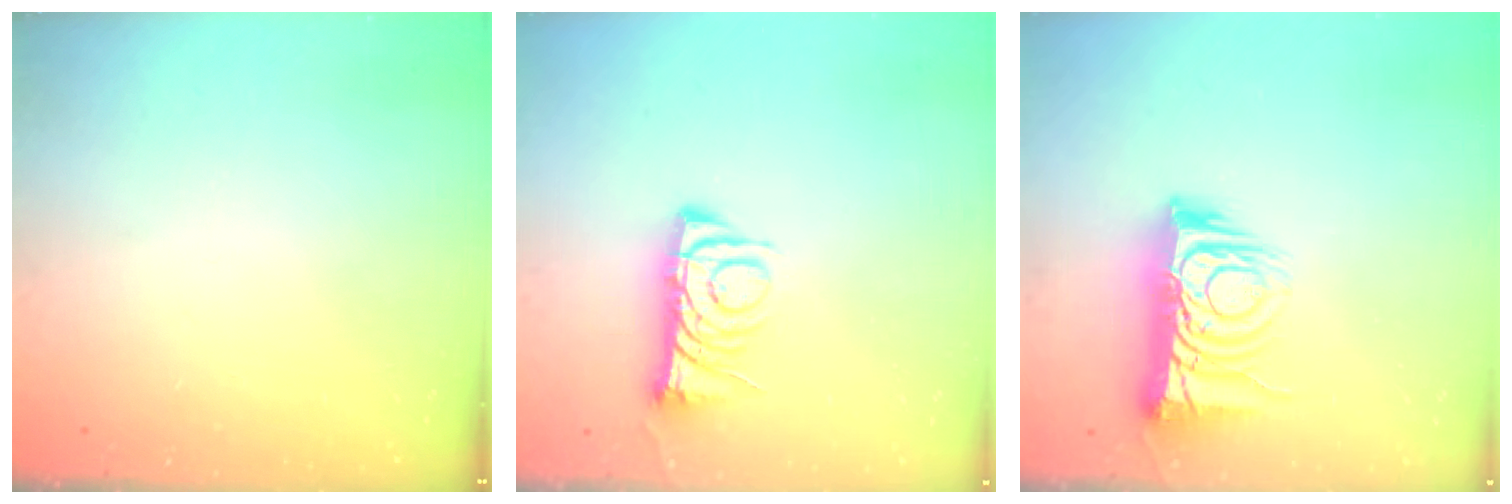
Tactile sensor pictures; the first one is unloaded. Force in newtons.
{"total": 8.0, "press": 7.9, "slide": 1.1}
{"total": 12.2, "press": 12.1, "slide": 1.3}